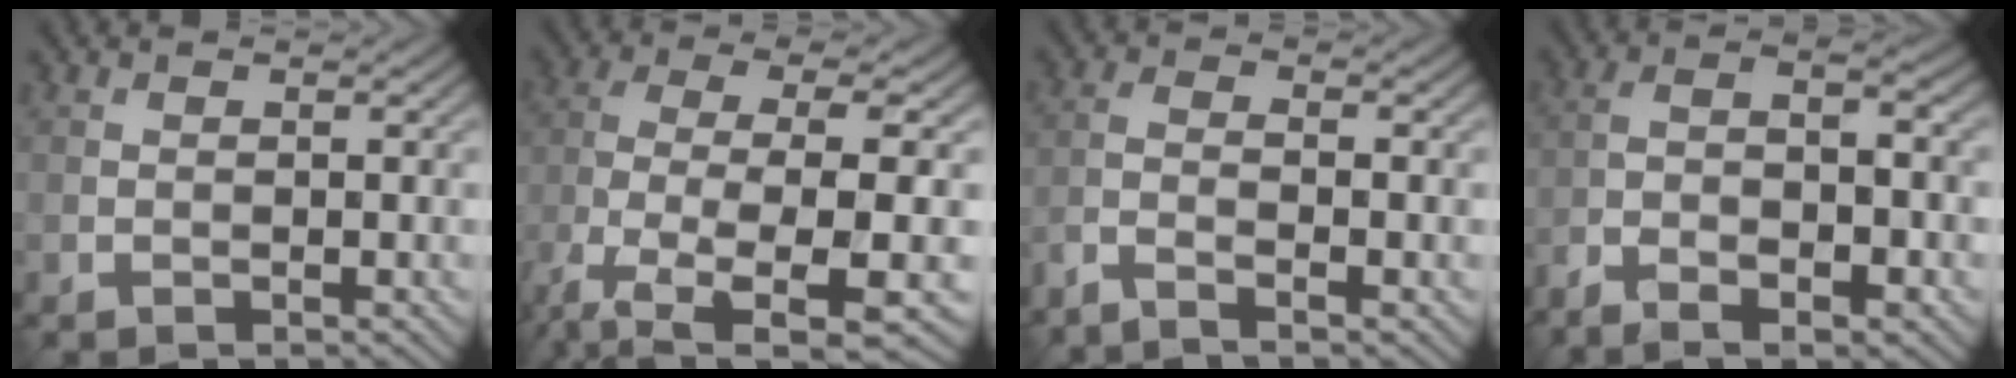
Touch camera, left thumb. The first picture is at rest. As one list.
[{"total": 9.6, "force": [-3.7, 3.2, 8.2], "torque": [-0.169, -0.018, -0.071]}, {"total": 3.5, "force": [-2.5, 0.4, 2.4], "torque": [-0.048, -0.002, -0.064]}, {"total": 9.0, "force": [-5.1, 2.3, 7.0], "torque": [-0.129, -0.009, -0.089]}]